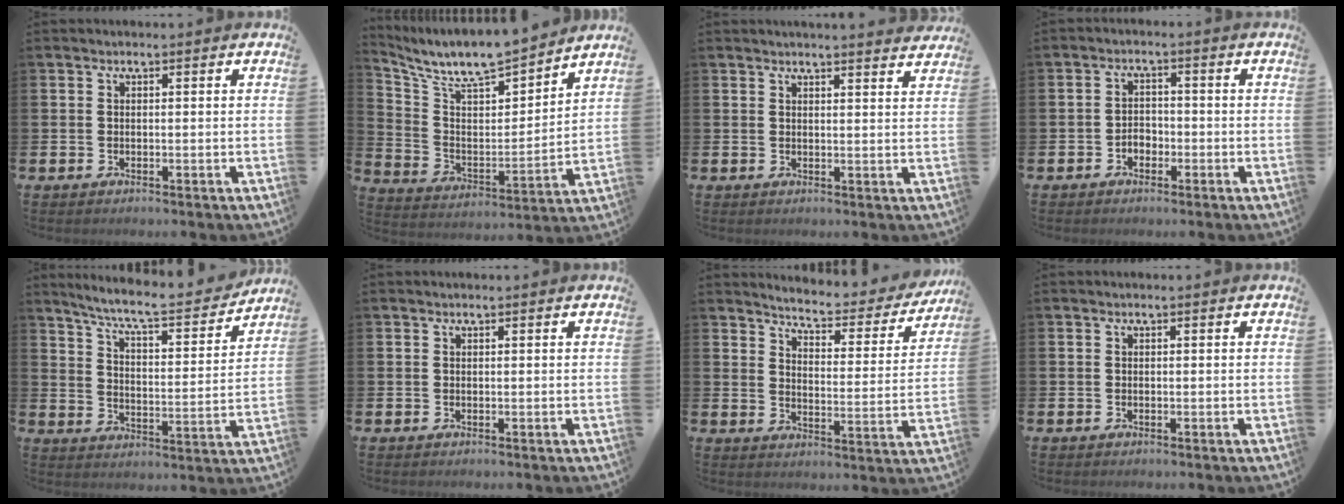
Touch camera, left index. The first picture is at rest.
{"total": 7.9, "force": [7.5, 1.3, 2.1], "torque": [-0.086, -0.062, 0.129]}
{"total": 2.6, "force": [2.6, -0.2, -0.1], "torque": [0.005, -0.018, 0.046]}
{"total": 2.3, "force": [-1.2, 1.6, 0.9], "torque": [-0.021, 0.005, -0.028]}
{"total": 8.1, "force": [7.3, 0.9, 3.2], "torque": [-0.088, -0.051, 0.123]}
{"total": 0.0}
{"total": 4.7, "force": [4.5, 0.7, 1.0], "torque": [-0.043, -0.040, 0.070]}
{"total": 0.0}